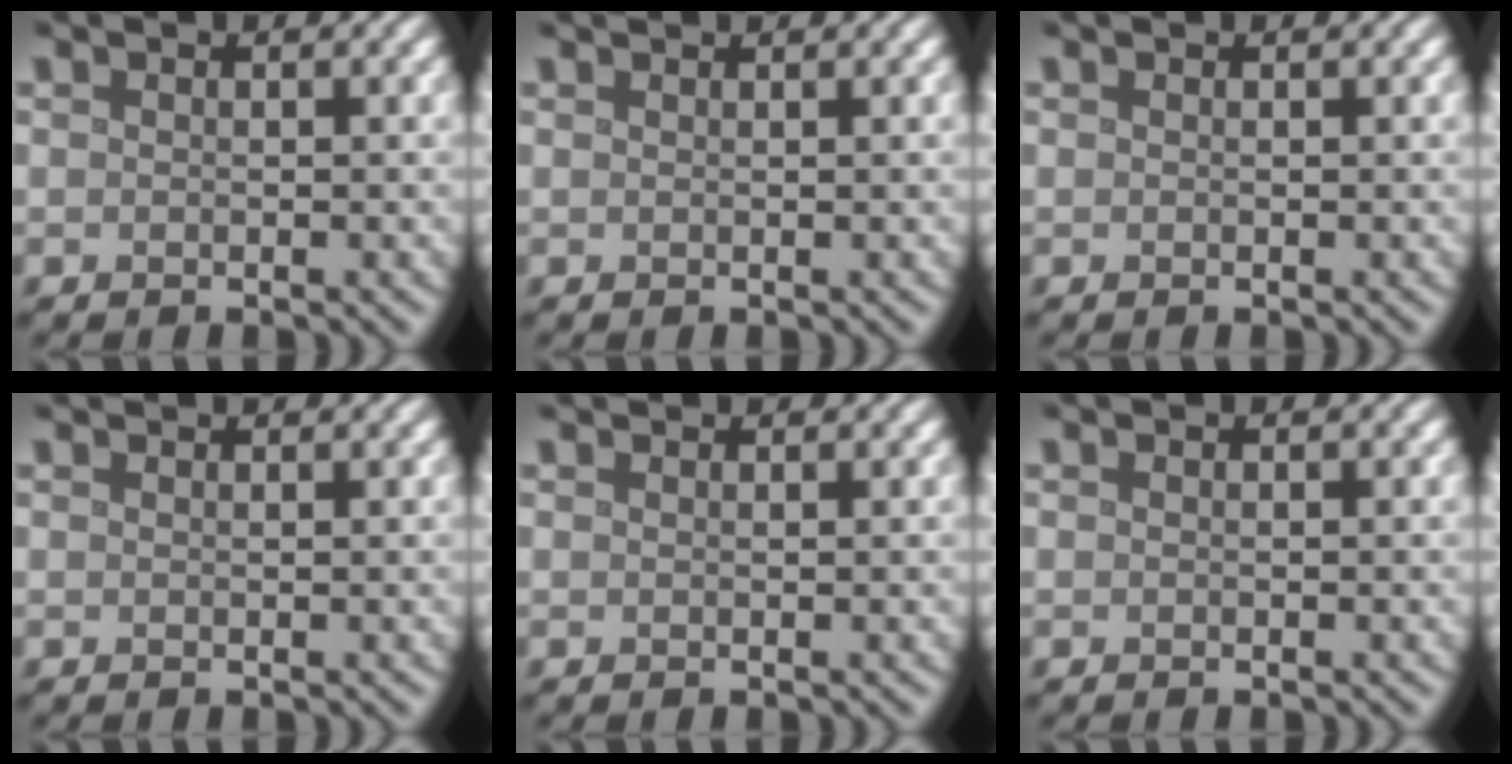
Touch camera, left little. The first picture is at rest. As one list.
[{"total": 1.0, "force": [0.8, 0.2, 0.4], "torque": [-0.005, -0.003, 0.003]}, {"total": 0.0}, {"total": 1.3, "force": [1.2, 0.2, 0.4], "torque": [-0.009, -0.002, 0.009]}, {"total": 1.3, "force": [1.3, 0.1, 0.3], "torque": [-0.011, -0.001, 0.011]}, {"total": 0.0}]